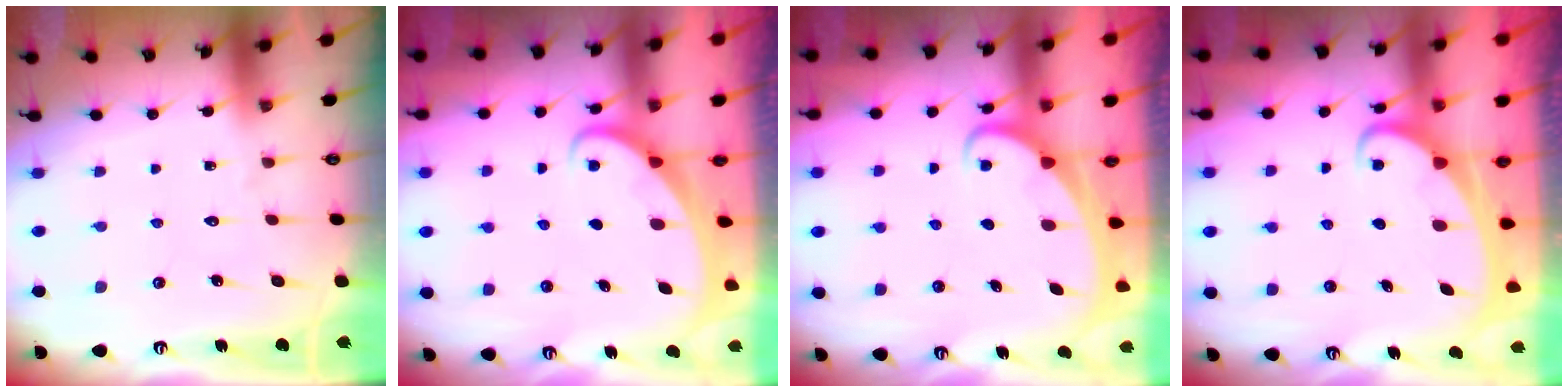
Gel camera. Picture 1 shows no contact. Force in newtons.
{"total": 1.8, "press": 1.8, "slide": 0.2}
{"total": 2.0, "press": 2.0, "slide": 0.2}
{"total": 2.2, "press": 2.2, "slide": 0.2}